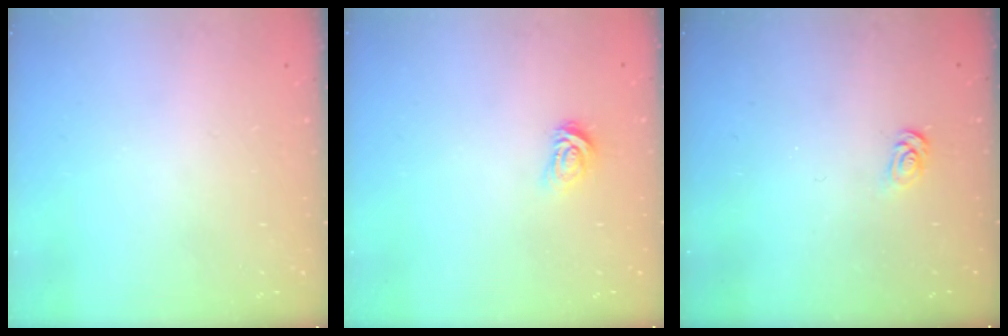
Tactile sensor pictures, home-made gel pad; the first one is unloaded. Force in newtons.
{"total": 3.4, "press": 3.4, "slide": 0.4}
{"total": 2.6, "press": 2.6, "slide": 0.3}